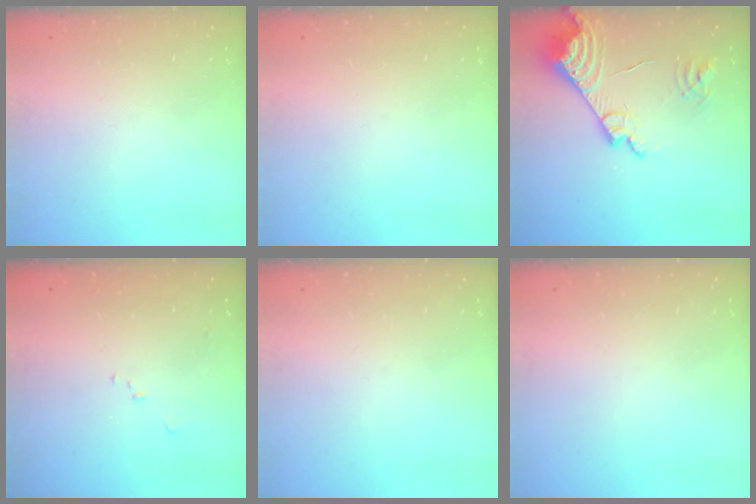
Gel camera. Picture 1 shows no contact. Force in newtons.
{"total": 0.0}
{"total": 17.6, "press": 17.5, "slide": 1.8}
{"total": 6.5, "press": 6.4, "slide": 0.7}
{"total": 0.0}
{"total": 0.0}